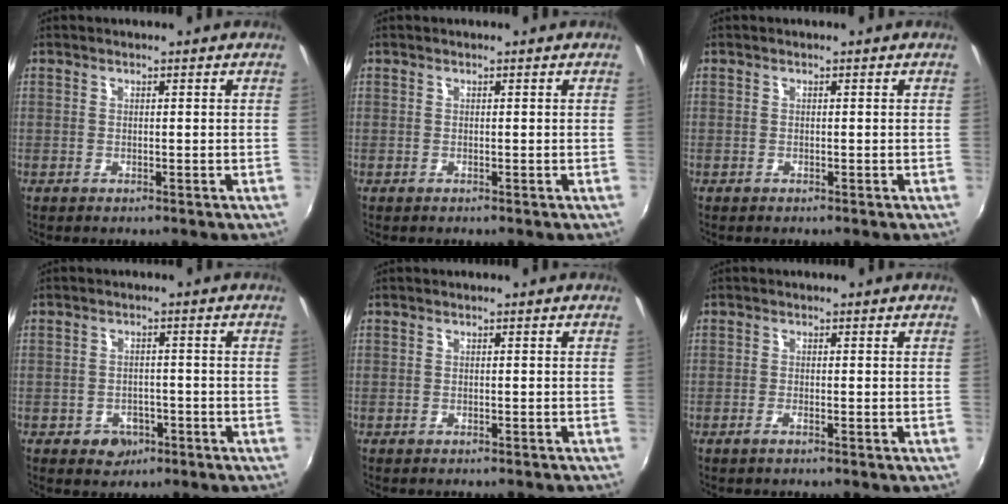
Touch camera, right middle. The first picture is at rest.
{"total": 0.0}
{"total": 0.0}
{"total": 4.2, "force": [-2.0, 3.4, 1.2], "torque": [-0.034, 0.004, -0.023]}
{"total": 1.2, "force": [-1.1, 0.4, 0.4], "torque": [-0.012, -0.007, -0.016]}
{"total": 0.8, "force": [-0.6, -0.1, 0.5], "torque": [-0.012, -0.001, -0.014]}